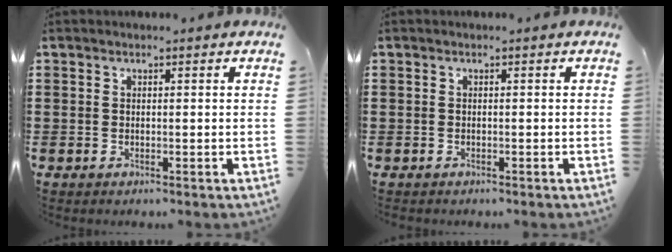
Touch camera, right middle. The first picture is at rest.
{"total": 0.6, "force": [-0.4, 0.4, -0.1], "torque": [0.002, 0.005, -0.011]}